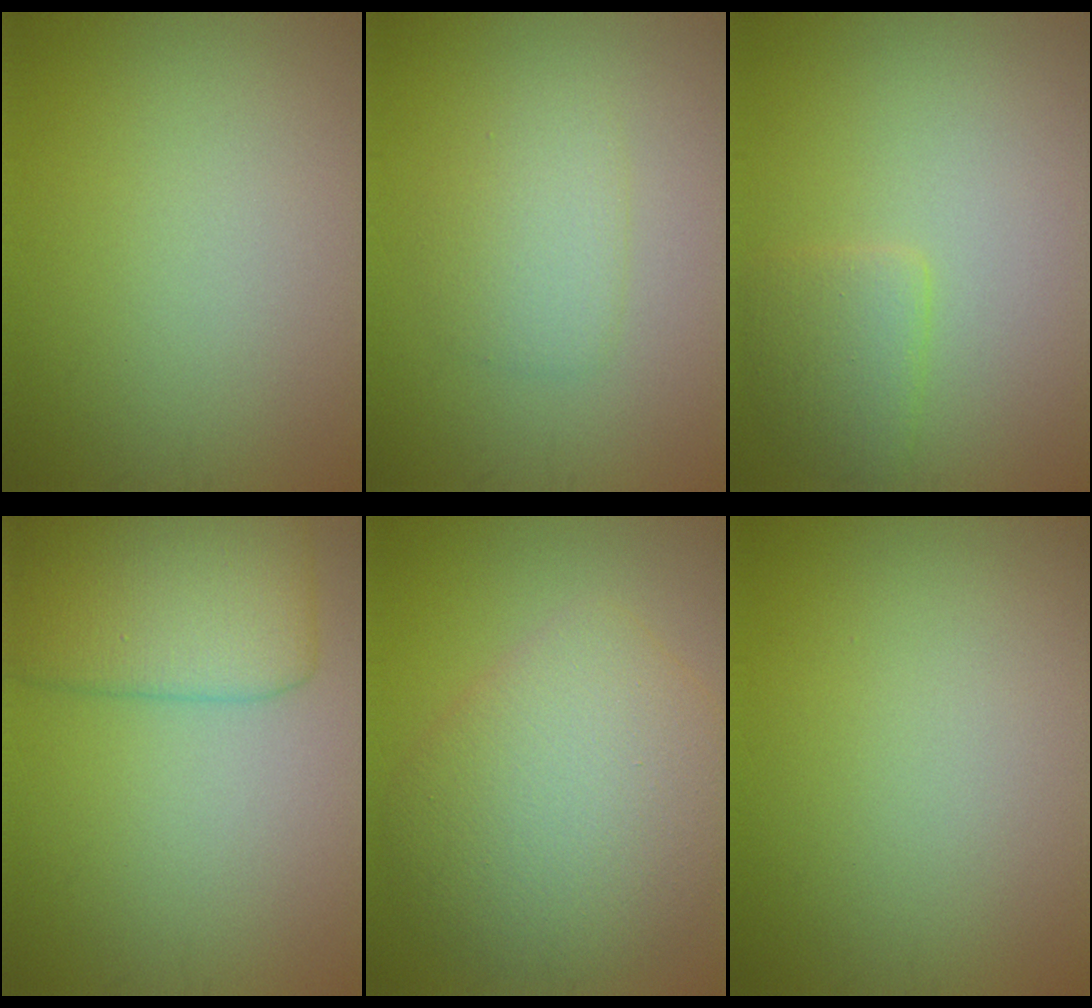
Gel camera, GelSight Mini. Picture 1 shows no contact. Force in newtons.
{"total": 2.3, "press": 2.3, "slide": 0.1}
{"total": 2.3, "press": 2.3, "slide": 0.1}
{"total": 6.5, "press": 6.4, "slide": 0.2}
{"total": 7.5, "press": 7.5, "slide": 0.6}
{"total": 0.0}